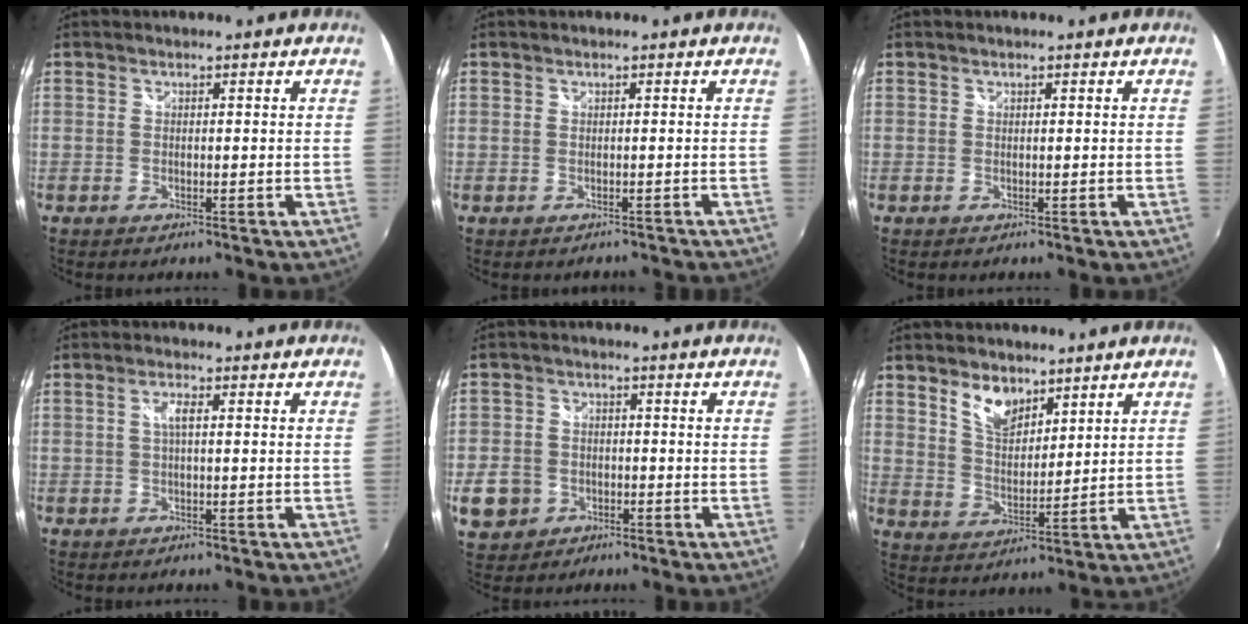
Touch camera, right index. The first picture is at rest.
{"total": 1.5, "force": [-0.9, 1.1, 0.1], "torque": [0.000, 0.005, -0.009]}
{"total": 0.0}
{"total": 2.1, "force": [0.2, 0.3, 2.0], "torque": [-0.039, 0.003, 0.002]}
{"total": 8.3, "force": [-2.9, 7.2, 2.9], "torque": [-0.089, 0.014, -0.043]}
{"total": 8.1, "force": [5.4, 4.2, 4.3], "torque": [-0.071, 0.005, 0.106]}